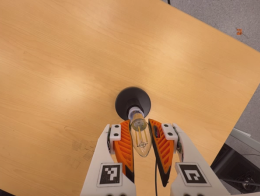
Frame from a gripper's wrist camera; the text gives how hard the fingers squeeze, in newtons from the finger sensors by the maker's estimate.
{"total": 19.9, "left": 21.4, "right": 18.3}